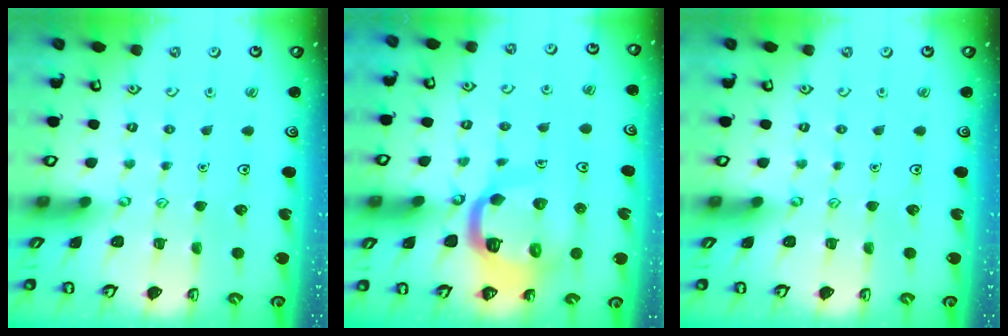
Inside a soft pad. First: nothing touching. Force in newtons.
{"total": 14.1, "press": 14.0, "slide": 1.5}
{"total": 0.0}